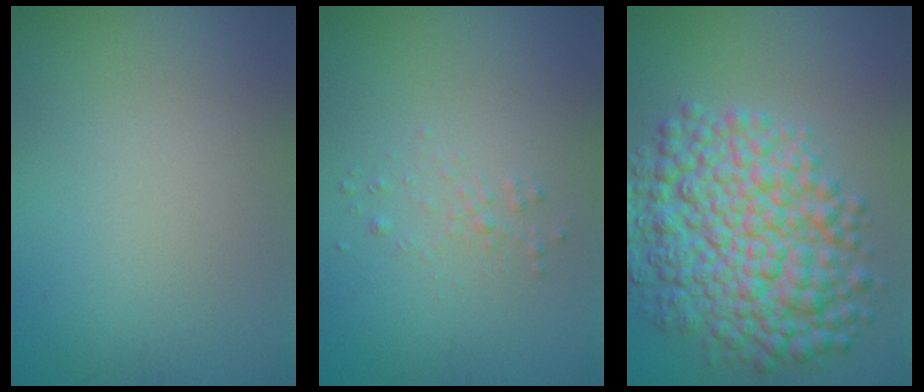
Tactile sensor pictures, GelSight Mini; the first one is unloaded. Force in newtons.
{"total": 0.9, "press": 0.9, "slide": 0.0}
{"total": 9.8, "press": 9.8, "slide": 0.1}